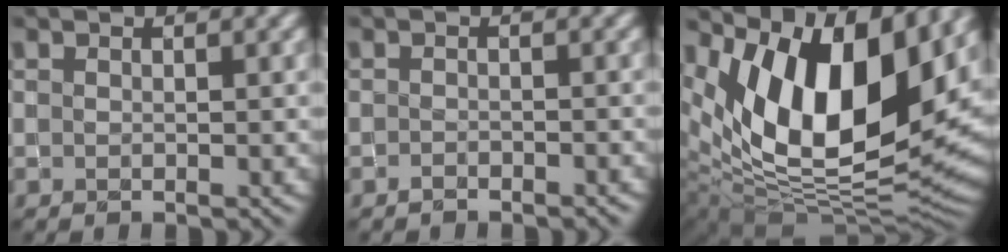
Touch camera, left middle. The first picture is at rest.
{"total": 0.9, "force": [-0.9, 0.0, 0.1], "torque": [-0.001, 0.002, -0.017]}
{"total": 15.8, "force": [6.2, 7.7, 12.3], "torque": [-0.204, 0.008, 0.101]}